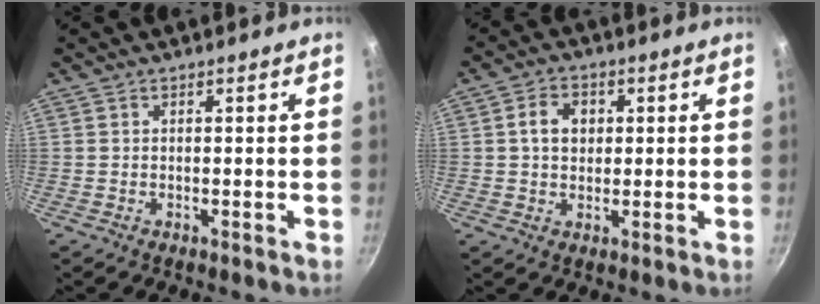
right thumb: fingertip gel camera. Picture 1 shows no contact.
{"total": 5.2, "force": [1.0, 4.1, 3.1], "torque": [-0.032, 0.004, 0.010]}